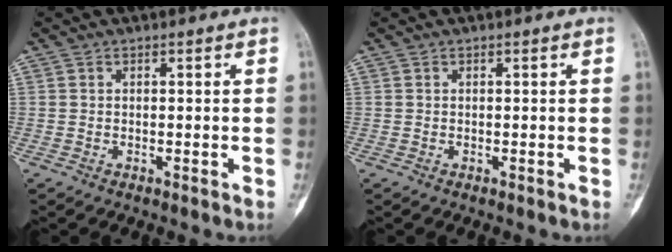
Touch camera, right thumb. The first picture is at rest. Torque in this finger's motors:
{"motor_torque": [0.22, 0.11, 0.06, -0.02, 0.03]}